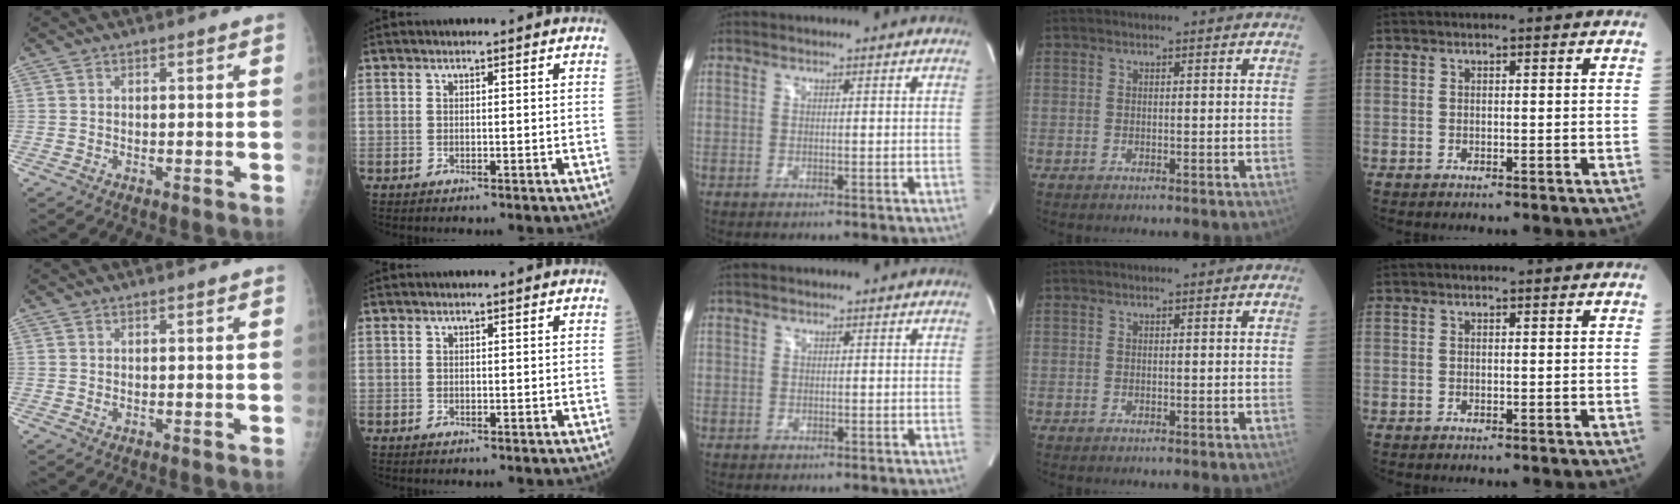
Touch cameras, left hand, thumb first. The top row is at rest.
{"thumb": {"total": 0.7, "force": [0.2, 0.3, 0.5], "torque": [-0.009, 0.003, 0.007]}, "middle": {"total": 0.7, "force": [-0.1, 0.7, 0.0], "torque": [0.002, 0.002, -0.005]}}